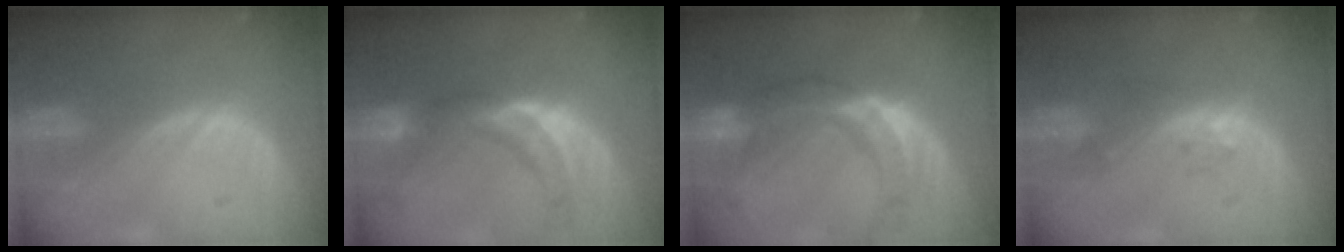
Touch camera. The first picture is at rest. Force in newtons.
{"total": 10.7, "press": 9.4, "slide": 5.0}
{"total": 11.5, "press": 9.8, "slide": 5.9}
{"total": 2.3, "press": 2.2, "slide": 0.3}